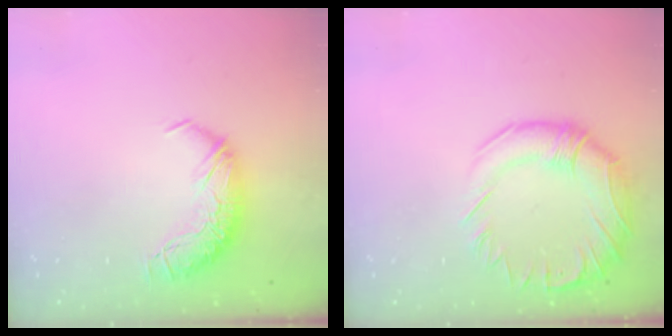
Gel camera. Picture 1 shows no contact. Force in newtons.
{"total": 7.4, "press": 6.8, "slide": 3.0}